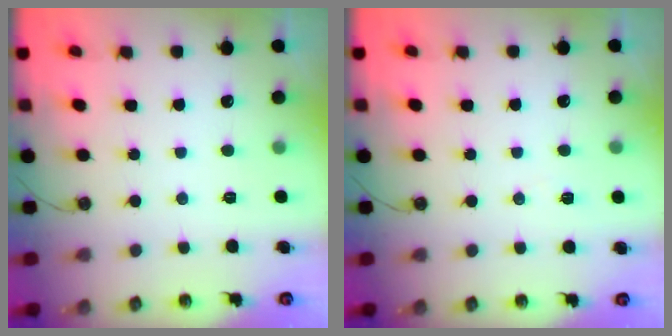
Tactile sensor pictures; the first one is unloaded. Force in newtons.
{"total": 3.0, "press": 2.2, "slide": 2.1}